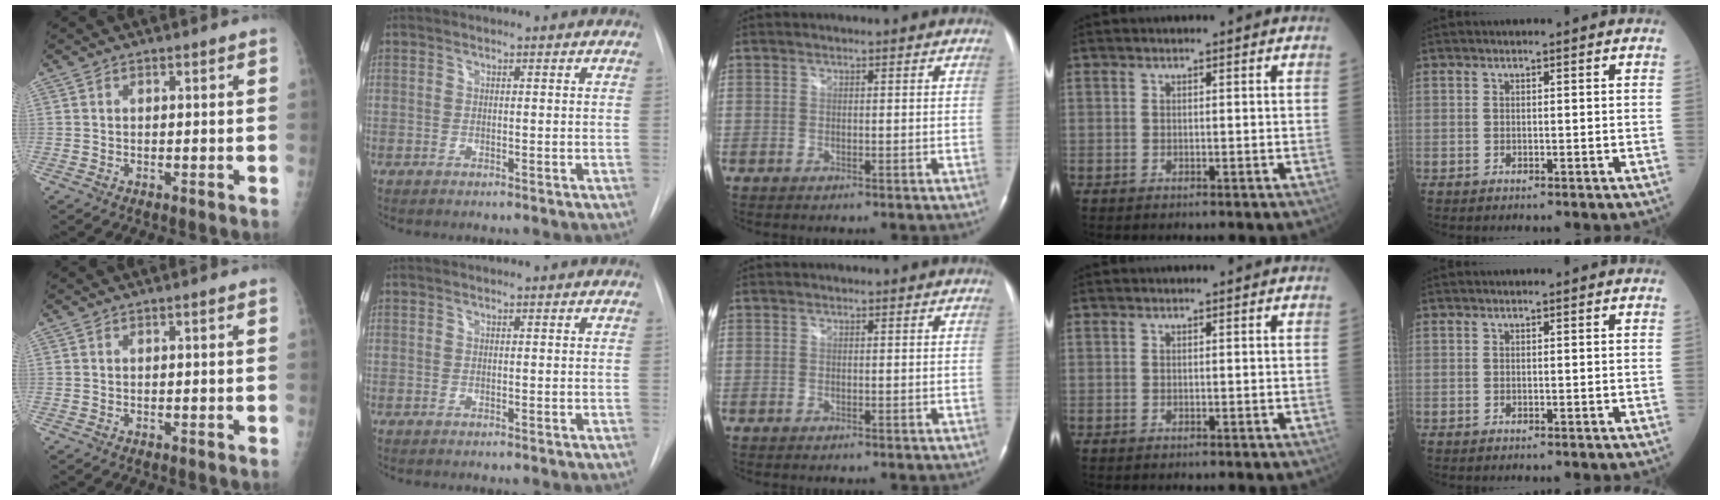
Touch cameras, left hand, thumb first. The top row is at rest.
{}